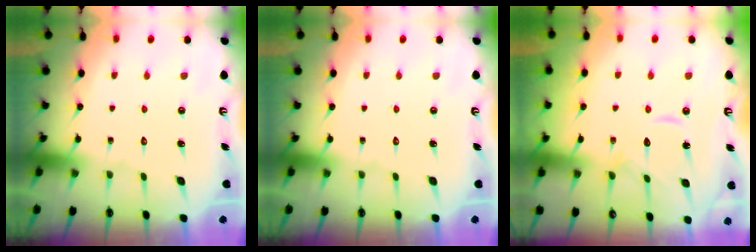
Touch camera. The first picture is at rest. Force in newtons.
{"total": 0.0}
{"total": 10.0, "press": 10.0, "slide": 0.5}